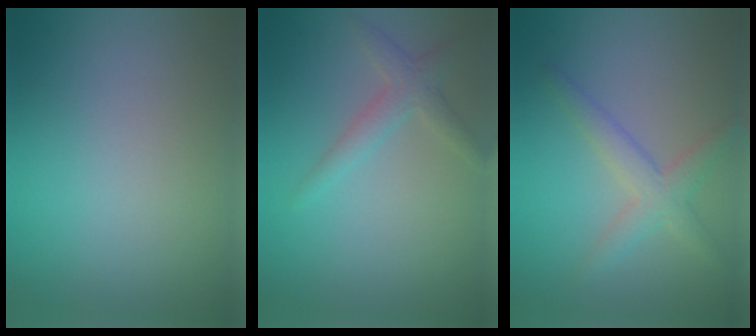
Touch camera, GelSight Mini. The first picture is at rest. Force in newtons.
{"total": 2.2, "press": 2.2, "slide": 0.1}
{"total": 3.0, "press": 3.0, "slide": 0.1}